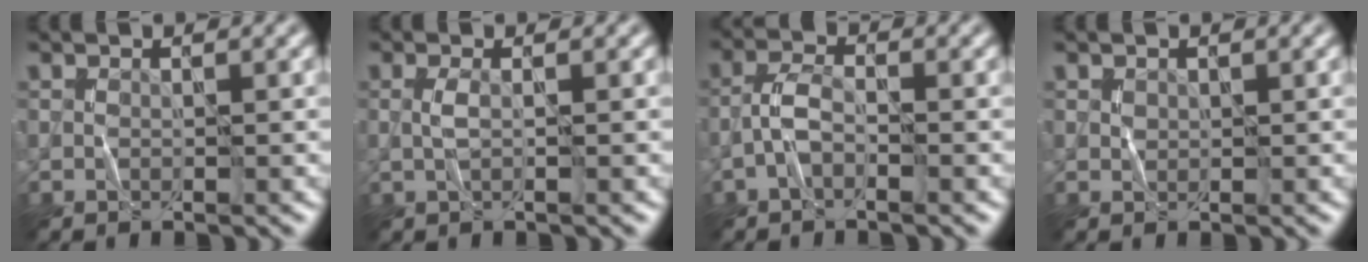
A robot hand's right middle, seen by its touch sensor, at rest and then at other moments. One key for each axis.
{"total": 1.2, "fx": 0.0, "fy": 0.2, "fz": 1.2, "tx": -0.028, "ty": 0.003, "tz": -0.001}
{"total": 2.4, "fx": -1.2, "fy": 1.0, "fz": 1.8, "tx": -0.037, "ty": 0.009, "tz": -0.030}
{"total": 0.6, "fx": 0.3, "fy": 0.5, "fz": 0.2, "tx": -0.004, "ty": 0.000, "tz": 0.007}